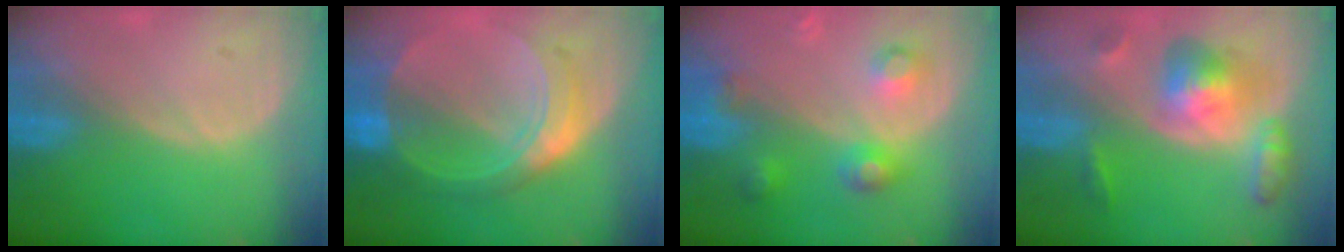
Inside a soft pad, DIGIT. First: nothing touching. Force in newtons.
{"total": 8.3, "press": 8.3, "slide": 0.7}
{"total": 5.6, "press": 5.6, "slide": 0.3}
{"total": 7.8, "press": 7.8, "slide": 0.5}